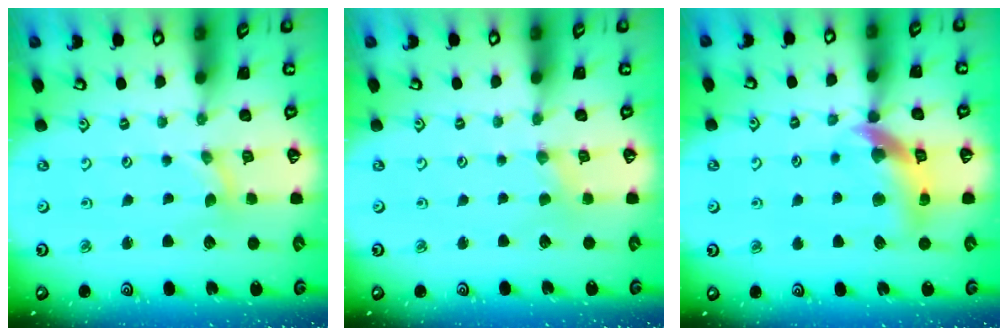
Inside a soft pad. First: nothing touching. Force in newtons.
{"total": 0.6, "press": 0.6, "slide": 0.1}
{"total": 12.9, "press": 12.9, "slide": 1.6}